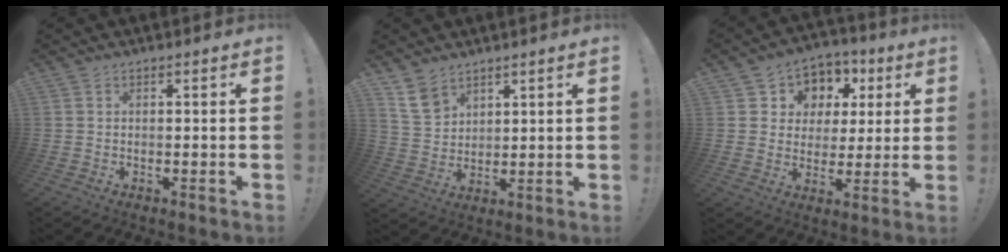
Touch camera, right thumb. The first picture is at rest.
{"total": 8.5, "force": [6.0, 5.4, 2.5], "torque": [-0.043, -0.035, 0.121]}
{"total": 8.5, "force": [2.0, 8.0, 2.2], "torque": [-0.033, -0.014, 0.043]}